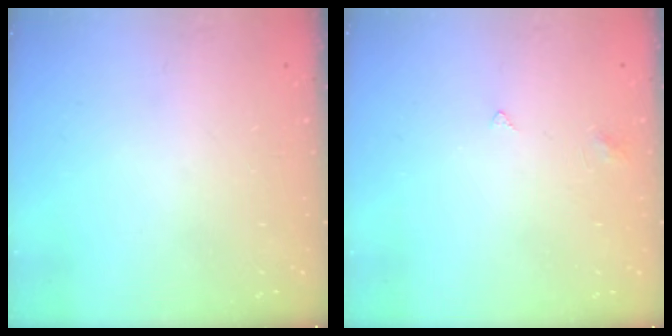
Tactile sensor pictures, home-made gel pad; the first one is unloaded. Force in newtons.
{"total": 2.5, "press": 2.4, "slide": 0.4}